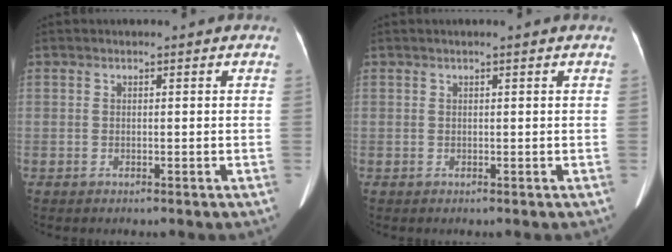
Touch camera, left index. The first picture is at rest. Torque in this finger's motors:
{"motor_torque": [0.07, 0.12, -0.01, -0.01]}